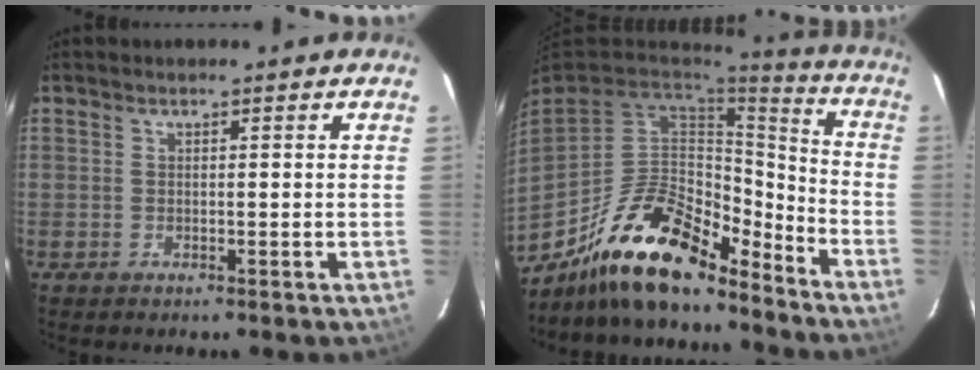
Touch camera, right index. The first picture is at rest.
{"total": 20.5, "force": [-15.9, 7.0, 10.9], "torque": [-0.205, 0.015, -0.269]}